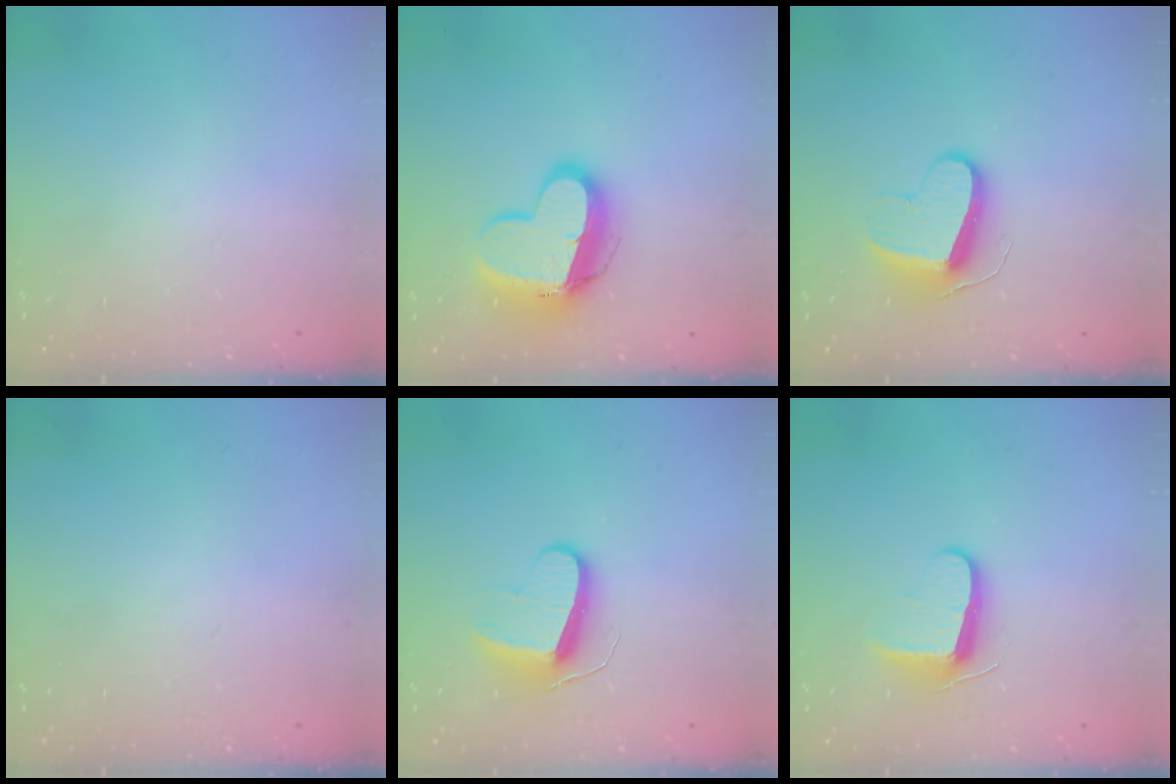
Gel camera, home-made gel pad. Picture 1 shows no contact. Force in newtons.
{"total": 13.5, "press": 13.5, "slide": 1.2}
{"total": 11.2, "press": 11.1, "slide": 0.8}
{"total": 0.0}
{"total": 8.8, "press": 8.8, "slide": 0.2}
{"total": 9.1, "press": 9.0, "slide": 1.0}